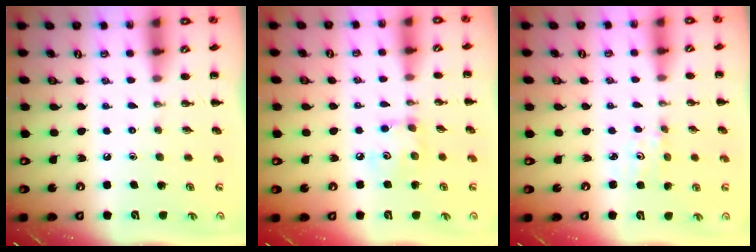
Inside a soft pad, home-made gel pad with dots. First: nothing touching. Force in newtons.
{"total": 5.8, "press": 5.8, "slide": 0.5}
{"total": 1.5, "press": 1.4, "slide": 0.5}